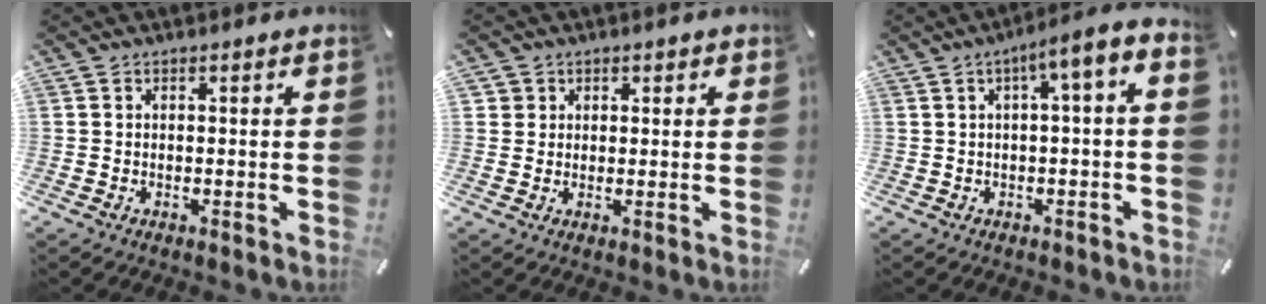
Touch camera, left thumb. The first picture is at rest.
{"total": 2.6, "force": [1.1, 2.3, 0.2], "torque": [-0.002, 0.001, 0.018]}
{"total": 5.9, "force": [0.5, 1.1, 5.8], "torque": [-0.098, -0.007, 0.006]}